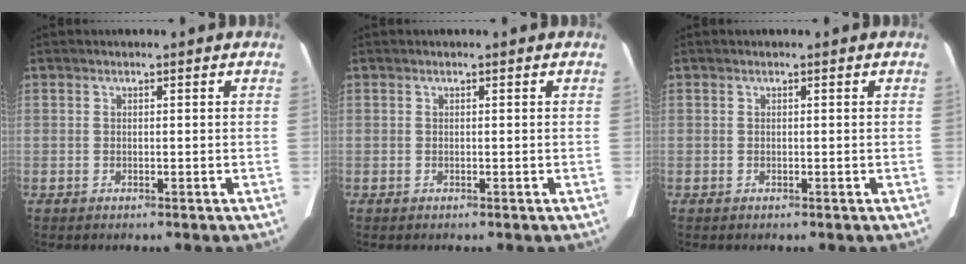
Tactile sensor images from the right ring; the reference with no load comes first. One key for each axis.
{"total": 0.0}
{"total": 0.0}